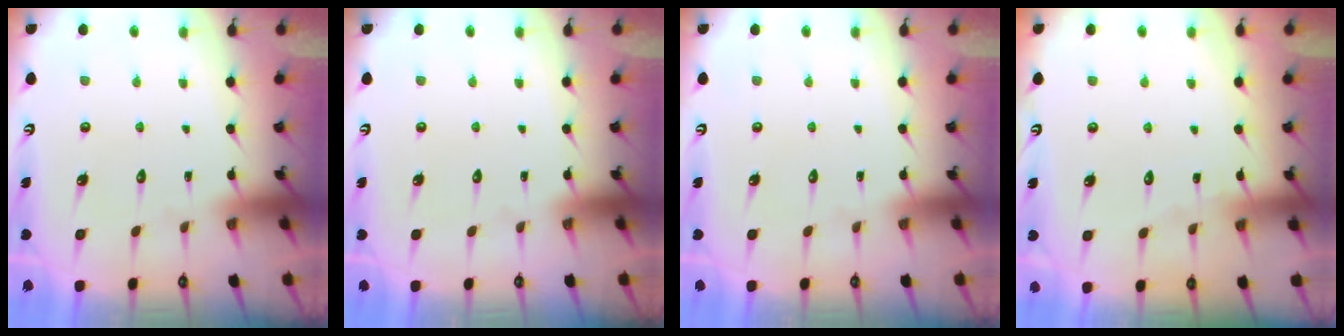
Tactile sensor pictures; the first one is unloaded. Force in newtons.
{"total": 0.0}
{"total": 0.0}
{"total": 3.4, "press": 3.4, "slide": 0.3}